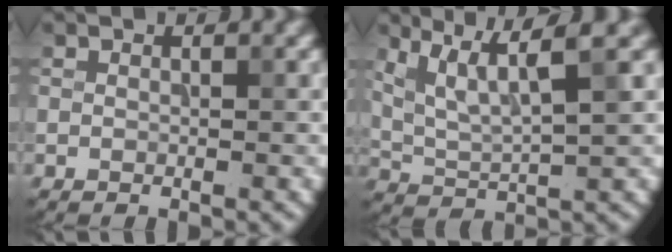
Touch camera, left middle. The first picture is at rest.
{"total": 5.8, "force": [3.1, 1.1, 4.7], "torque": [-0.087, 0.003, 0.065]}